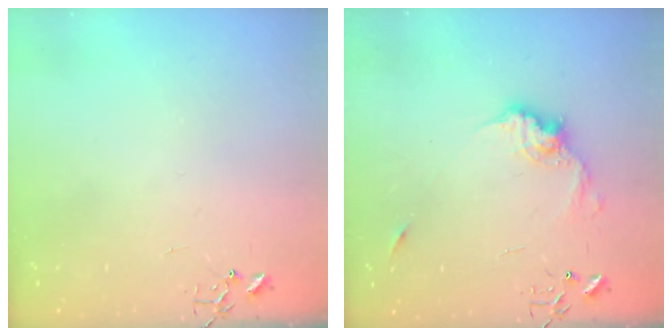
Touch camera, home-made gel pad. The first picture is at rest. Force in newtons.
{"total": 11.5, "press": 11.5, "slide": 0.8}